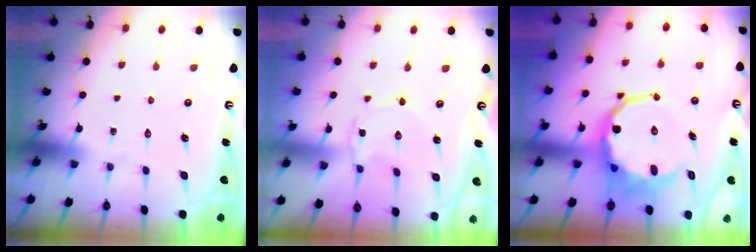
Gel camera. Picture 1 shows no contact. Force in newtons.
{"total": 1.8, "press": 1.8, "slide": 0.3}
{"total": 10.0, "press": 9.7, "slide": 2.6}